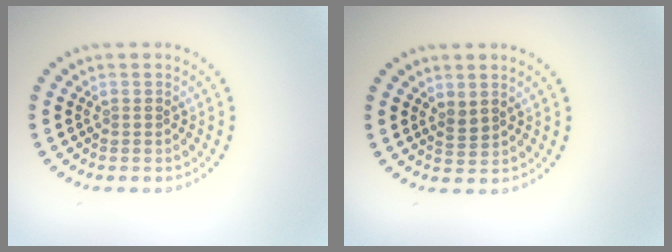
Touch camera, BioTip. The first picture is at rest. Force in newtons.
{"total": 1.2, "press": 0.9, "slide": 0.7}